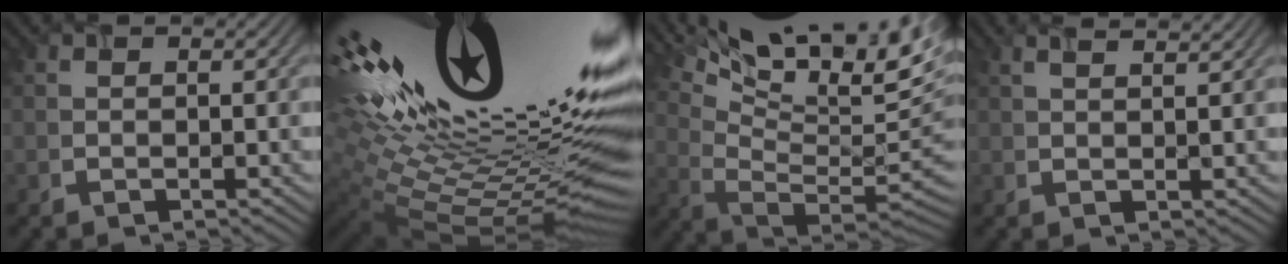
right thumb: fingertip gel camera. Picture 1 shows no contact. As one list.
[{"total": 21.2, "force": [6.5, 7.2, 18.8], "torque": [-0.298, 0.013, 0.140]}, {"total": 15.8, "force": [9.2, 3.9, 12.3], "torque": [-0.198, 0.000, 0.151]}, {"total": 2.4, "force": [1.7, 0.4, 1.6], "torque": [-0.018, 0.004, 0.025]}]